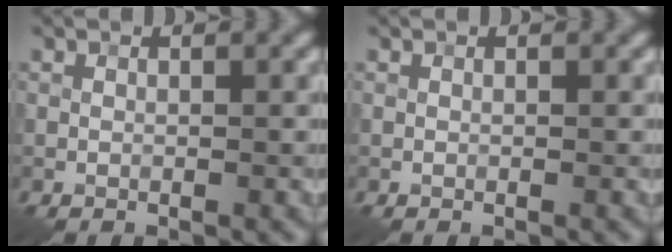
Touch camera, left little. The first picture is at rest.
{"total": 0.0}